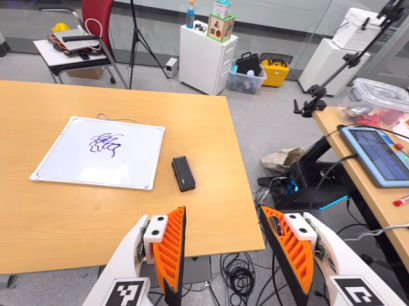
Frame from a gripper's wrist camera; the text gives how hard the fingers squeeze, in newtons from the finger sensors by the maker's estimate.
{"total": 0.0}